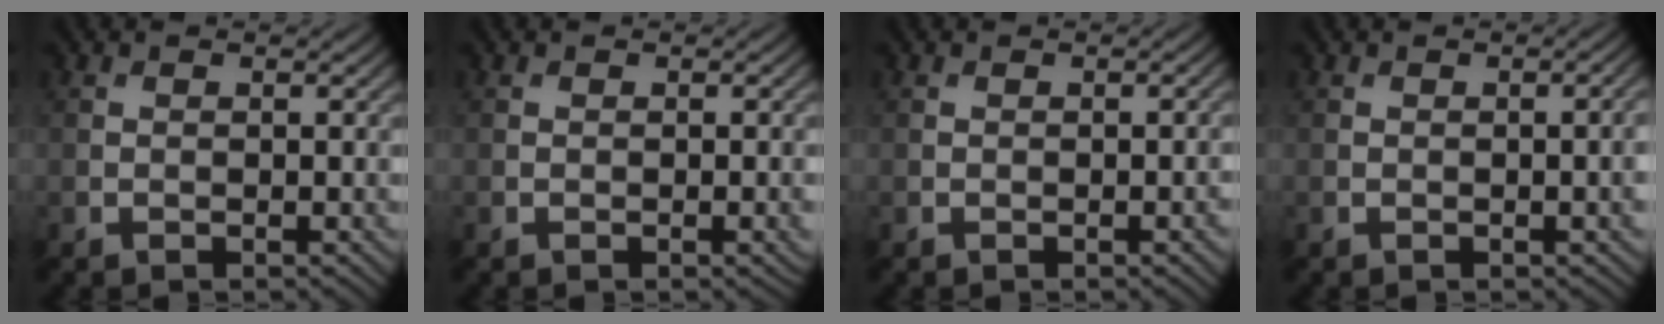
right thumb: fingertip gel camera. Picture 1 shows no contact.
{"total": 1.0, "force": [-0.2, 0.2, 1.0], "torque": [-0.013, -0.002, -0.002]}
{"total": 1.0, "force": [-0.3, 0.2, 0.9], "torque": [-0.013, 0.002, -0.004]}
{"total": 2.0, "force": [-0.1, 0.4, 2.0], "torque": [-0.023, 0.004, -0.003]}